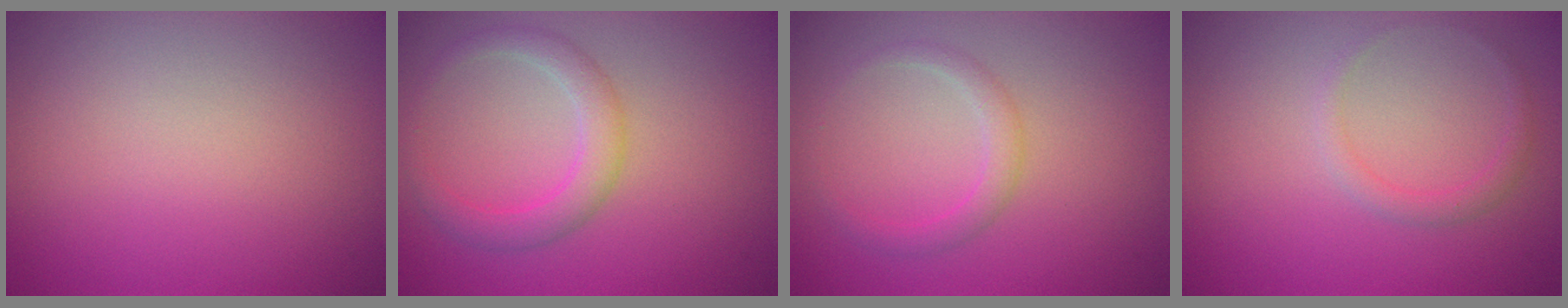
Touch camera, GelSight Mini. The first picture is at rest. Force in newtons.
{"total": 2.9, "press": 2.9, "slide": 0.2}
{"total": 1.7, "press": 1.7, "slide": 0.1}
{"total": 1.2, "press": 1.2, "slide": 0.2}